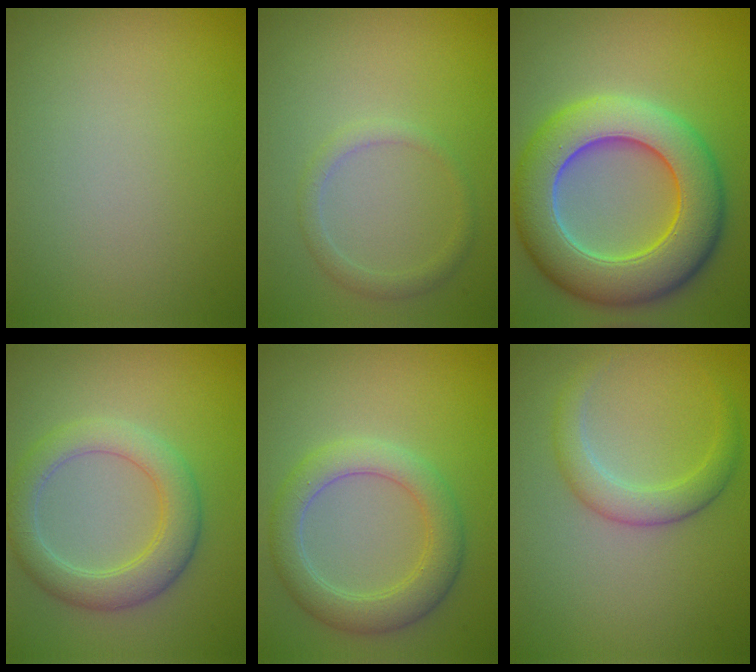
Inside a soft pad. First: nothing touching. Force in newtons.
{"total": 1.5, "press": 1.5, "slide": 0.1}
{"total": 10.4, "press": 10.4, "slide": 0.5}
{"total": 4.5, "press": 4.5, "slide": 0.2}
{"total": 4.4, "press": 4.4, "slide": 0.2}
{"total": 2.8, "press": 2.8, "slide": 0.2}